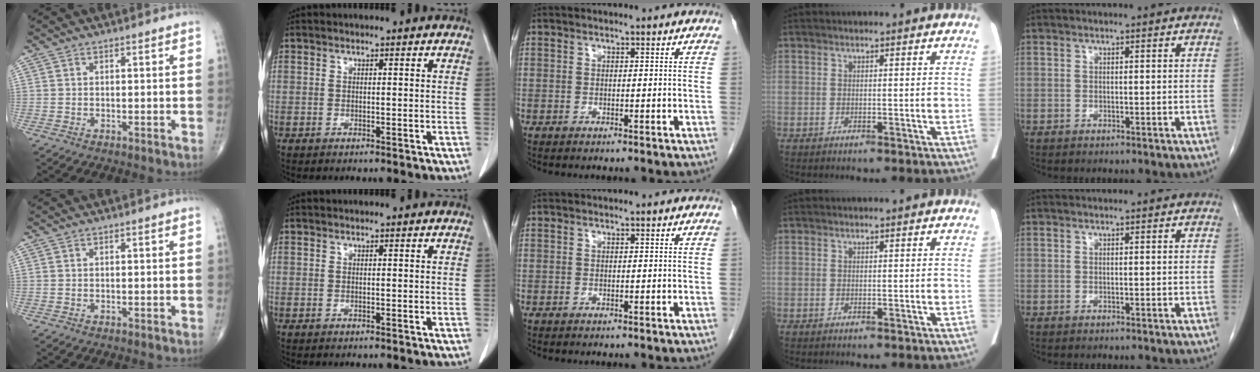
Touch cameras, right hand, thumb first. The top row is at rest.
{}